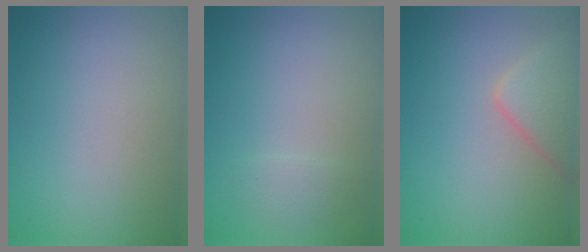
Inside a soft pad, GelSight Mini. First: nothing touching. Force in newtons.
{"total": 1.1, "press": 1.1, "slide": 0.0}
{"total": 3.7, "press": 3.7, "slide": 0.3}